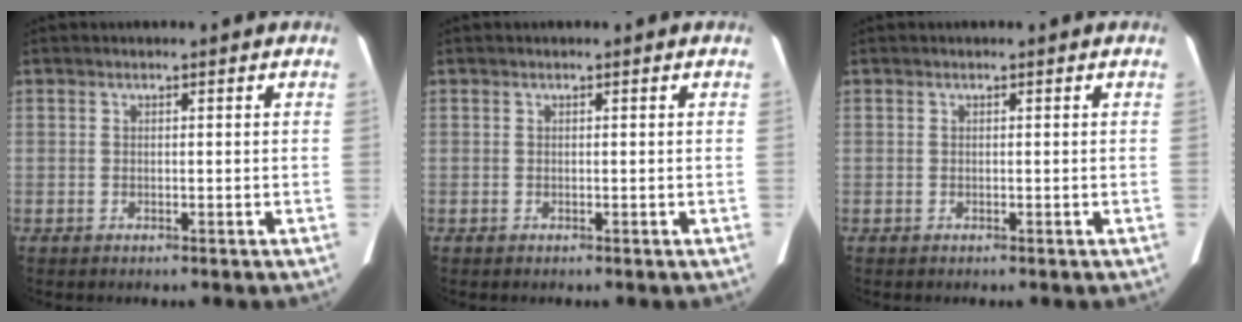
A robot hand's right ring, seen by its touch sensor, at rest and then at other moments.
{"total": 0.0}
{"total": 0.0}